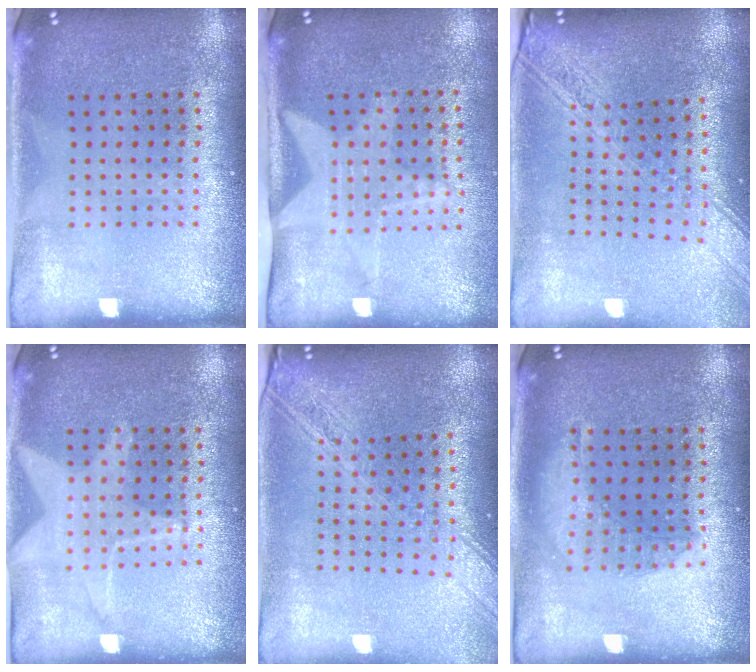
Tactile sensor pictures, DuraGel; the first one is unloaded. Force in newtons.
{"total": 2.1, "press": 1.5, "slide": 1.4}
{"total": 2.3, "press": 1.9, "slide": 1.3}
{"total": 1.5, "press": 1.4, "slide": 0.5}
{"total": 2.1, "press": 1.8, "slide": 1.1}
{"total": 1.4, "press": 1.3, "slide": 0.5}